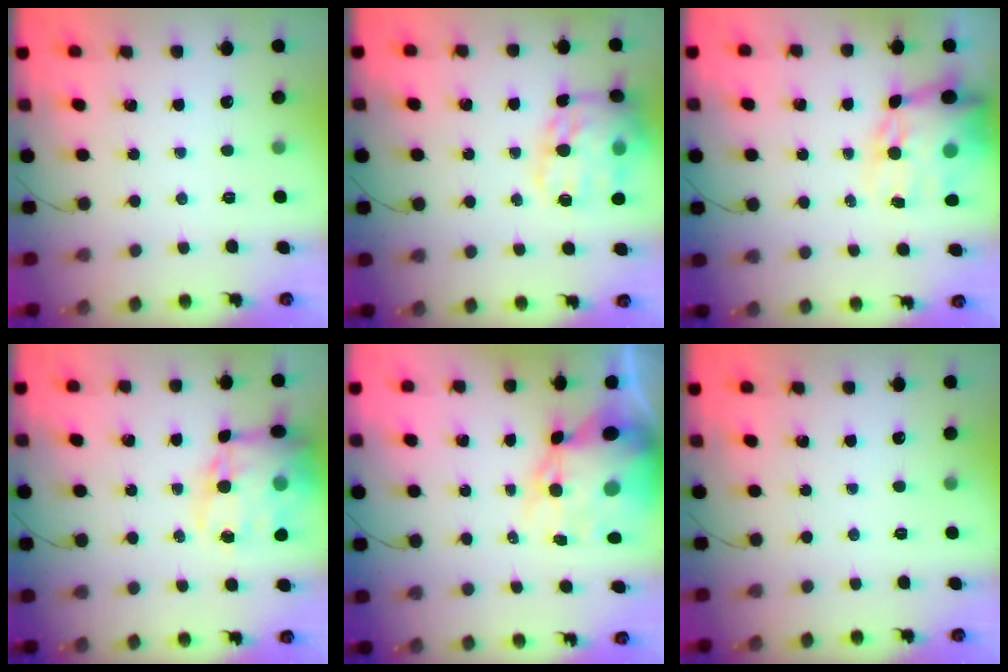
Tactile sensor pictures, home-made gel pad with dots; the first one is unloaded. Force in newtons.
{"total": 21.1, "press": 20.9, "slide": 2.9}
{"total": 14.8, "press": 14.4, "slide": 3.4}
{"total": 19.7, "press": 19.2, "slide": 4.4}
{"total": 13.6, "press": 13.2, "slide": 3.5}
{"total": 0.0}